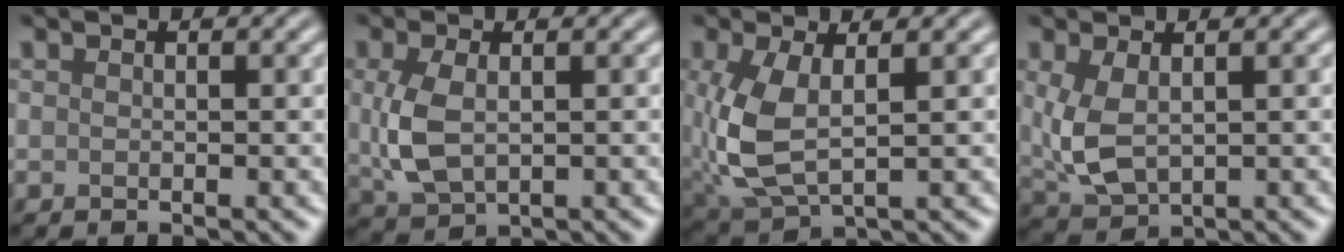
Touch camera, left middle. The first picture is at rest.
{"total": 4.3, "force": [0.3, 2.6, 3.5], "torque": [-0.087, 0.001, 0.013]}
{"total": 5.8, "force": [0.3, 2.9, 5.0], "torque": [-0.127, -0.008, 0.010]}
{"total": 4.2, "force": [0.6, 2.4, 3.4], "torque": [-0.086, -0.002, 0.019]}